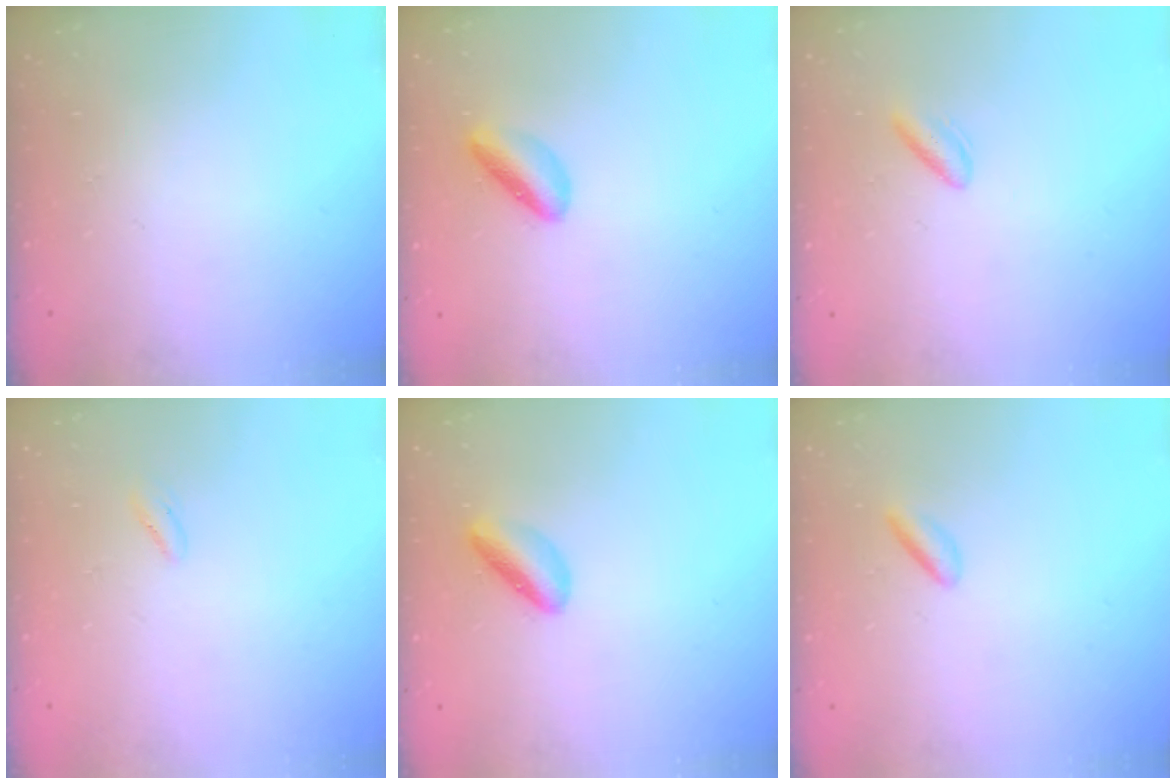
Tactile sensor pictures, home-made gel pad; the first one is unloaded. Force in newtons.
{"total": 3.9, "press": 3.8, "slide": 1.0}
{"total": 2.6, "press": 2.3, "slide": 1.4}
{"total": 0.7, "press": 0.5, "slide": 0.5}
{"total": 3.9, "press": 3.8, "slide": 1.0}
{"total": 1.9, "press": 1.7, "slide": 0.7}